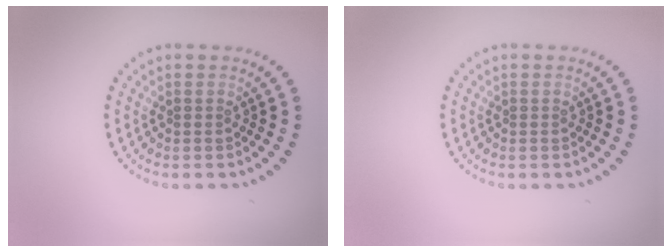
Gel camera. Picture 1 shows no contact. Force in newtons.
{"total": 0.0}